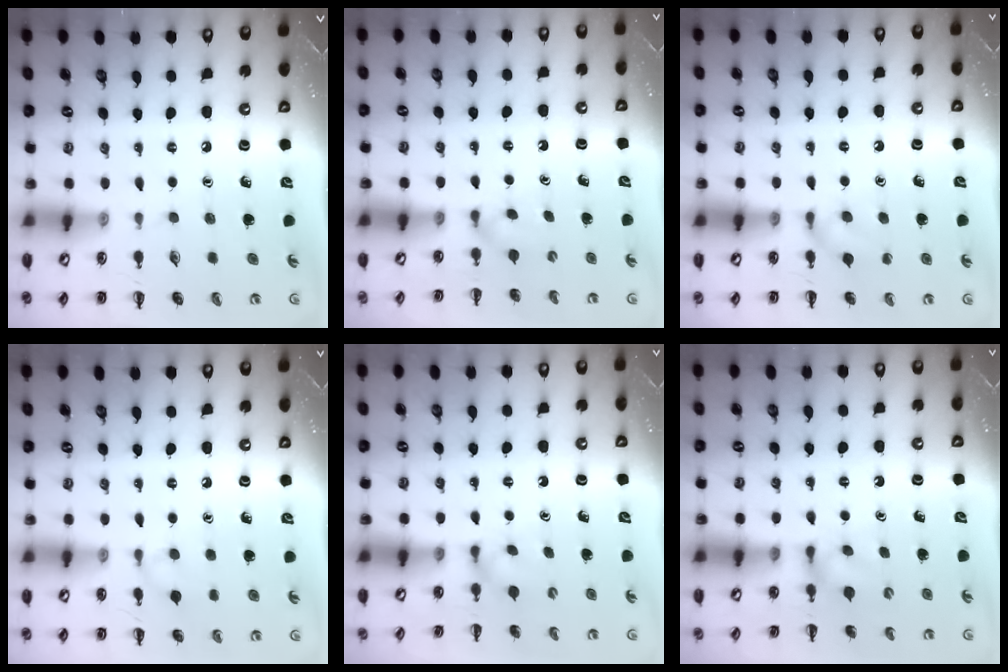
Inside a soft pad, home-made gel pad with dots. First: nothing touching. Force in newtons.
{"total": 2.3, "press": 2.1, "slide": 0.9}
{"total": 6.0, "press": 5.6, "slide": 1.9}
{"total": 5.9, "press": 5.6, "slide": 1.9}
{"total": 2.9, "press": 2.7, "slide": 1.1}
{"total": 3.8, "press": 3.6, "slide": 1.2}